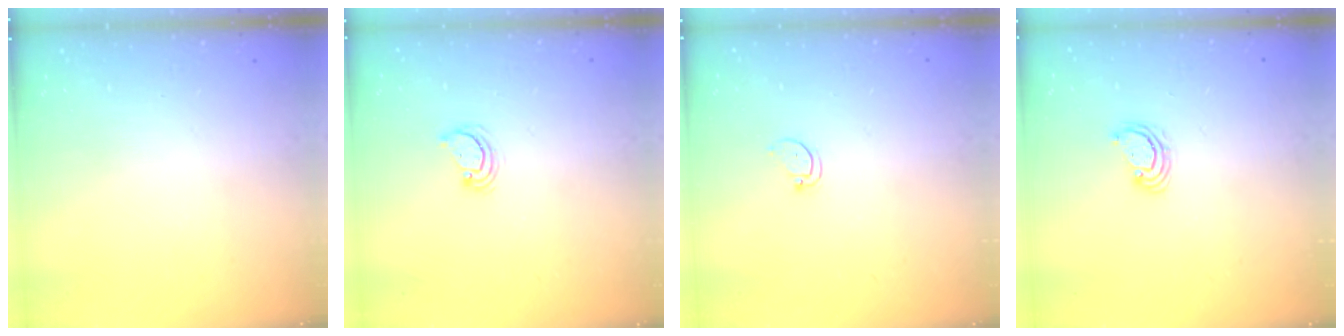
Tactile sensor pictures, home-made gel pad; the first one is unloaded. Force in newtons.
{"total": 4.0, "press": 4.0, "slide": 0.4}
{"total": 2.9, "press": 2.9, "slide": 0.2}
{"total": 3.3, "press": 3.3, "slide": 0.2}